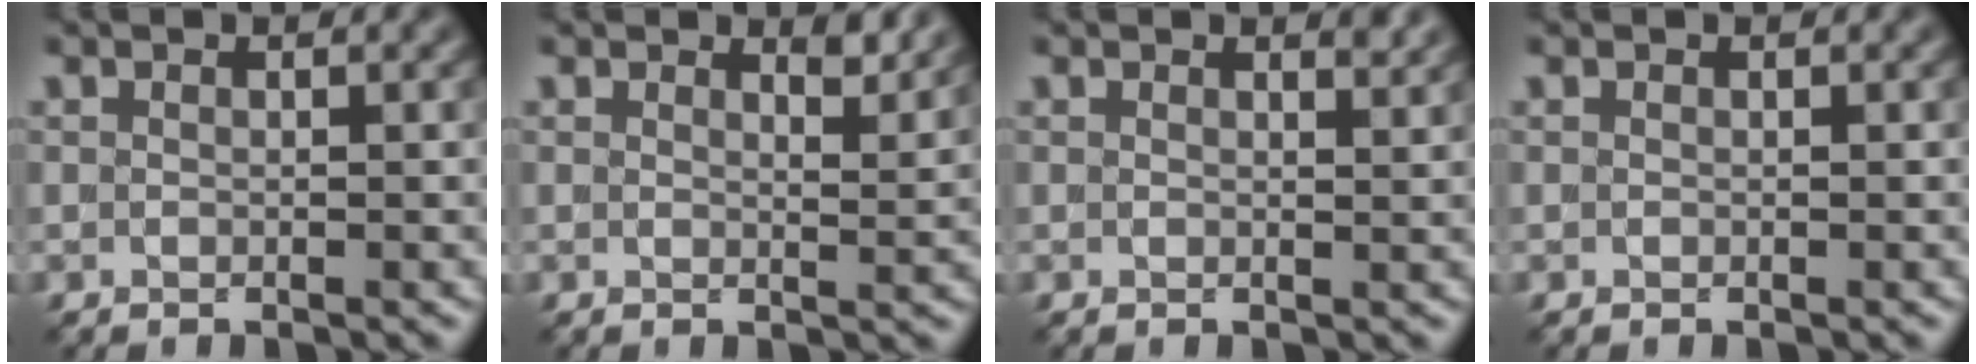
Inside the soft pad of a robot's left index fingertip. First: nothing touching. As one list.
[{"total": 1.5, "force": [1.3, 0.2, 0.7], "torque": [-0.009, -0.005, 0.018]}, {"total": 1.0, "force": [0.9, 0.1, 0.4], "torque": [-0.004, -0.002, 0.013]}, {"total": 0.0}]